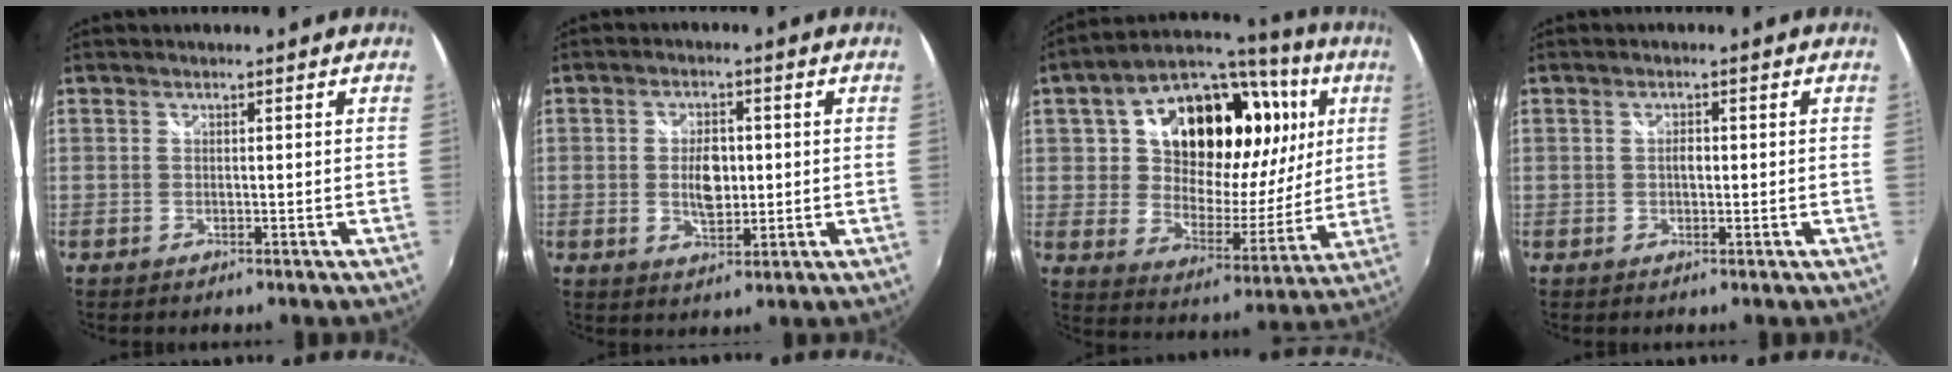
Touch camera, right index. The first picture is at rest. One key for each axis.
{"total": 6.0, "fx": -0.1, "fy": 3.3, "fz": 5.0, "tx": -0.091, "ty": 0.001, "tz": -0.001}
{"total": 30.0, "fx": 9.2, "fy": 19.1, "fz": 21.3, "tx": -0.398, "ty": 0.059, "tz": 0.161}
{"total": 1.4, "fx": 0.0, "fy": 0.9, "fz": 1.1, "tx": -0.020, "ty": 0.003, "tz": -0.002}